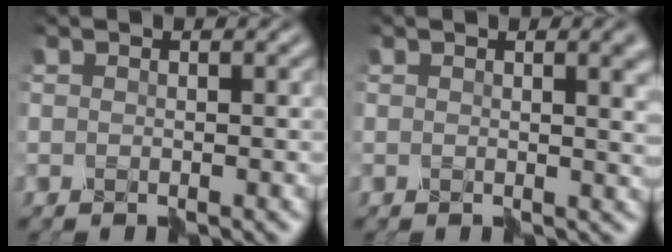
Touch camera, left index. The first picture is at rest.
{"total": 5.6, "force": [2.0, 2.7, 4.6], "torque": [-0.020, 0.007, 0.025]}